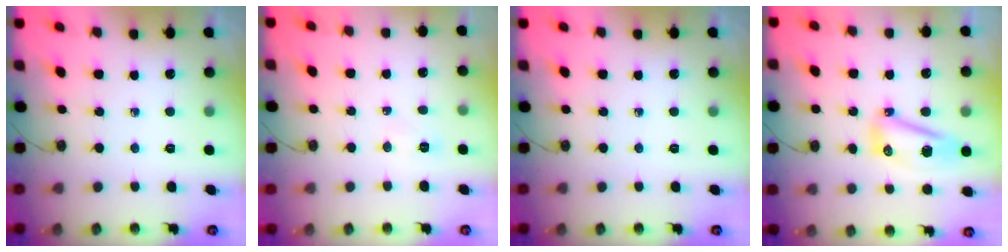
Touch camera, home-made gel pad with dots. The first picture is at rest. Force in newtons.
{"total": 4.9, "press": 4.8, "slide": 1.0}
{"total": 0.0}
{"total": 10.8, "press": 10.8, "slide": 1.3}